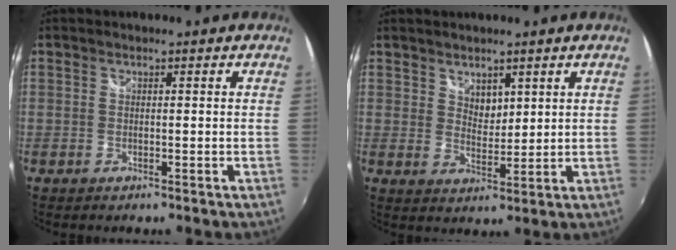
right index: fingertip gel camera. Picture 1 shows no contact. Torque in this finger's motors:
{"motor_torque": [0.08, 0.16, 0.04, 0.00]}